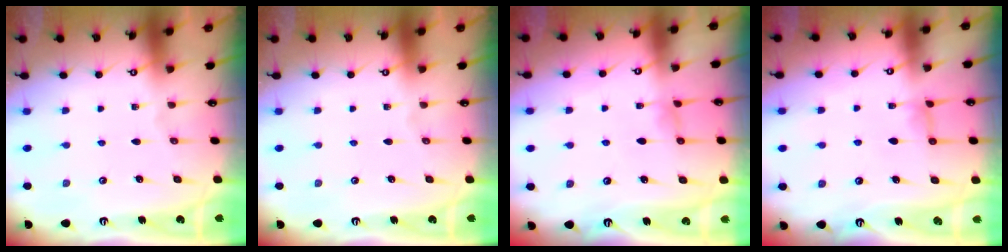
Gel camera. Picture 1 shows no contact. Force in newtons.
{"total": 0.0}
{"total": 0.5, "press": 0.4, "slide": 0.4}
{"total": 1.3, "press": 1.2, "slide": 0.4}